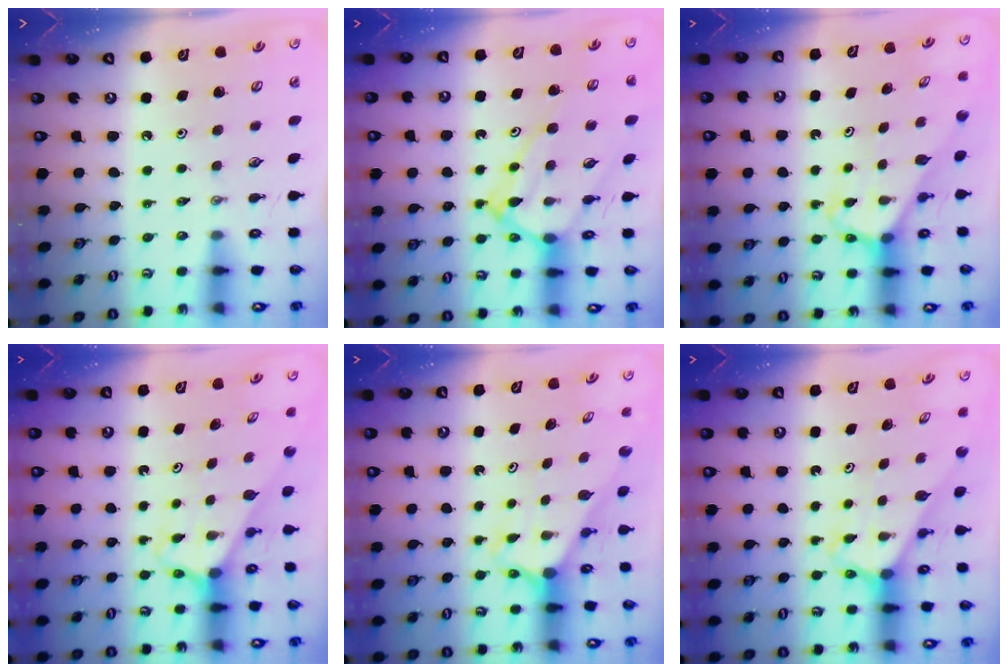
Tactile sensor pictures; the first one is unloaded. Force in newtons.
{"total": 11.8, "press": 11.7, "slide": 1.1}
{"total": 3.4, "press": 3.4, "slide": 0.2}
{"total": 2.7, "press": 2.7, "slide": 0.1}
{"total": 2.6, "press": 2.6, "slide": 0.2}
{"total": 2.5, "press": 2.5, "slide": 0.2}